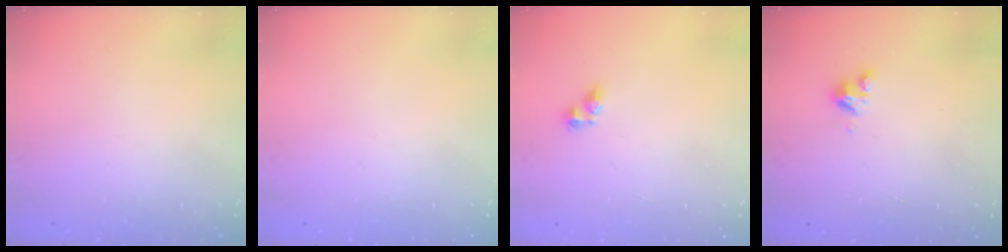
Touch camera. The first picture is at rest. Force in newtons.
{"total": 0.0}
{"total": 5.0, "press": 4.9, "slide": 0.6}
{"total": 3.6, "press": 3.6, "slide": 0.4}